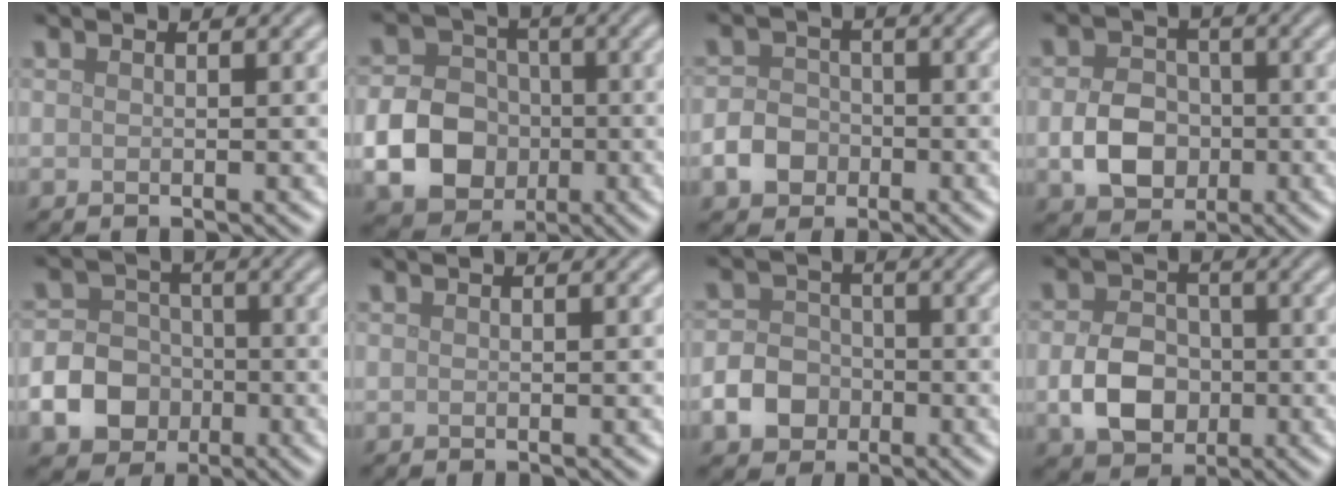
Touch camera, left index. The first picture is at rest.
{"total": 7.6, "force": [-1.8, 6.2, 3.9], "torque": [-0.071, -0.007, -0.049]}
{"total": 3.1, "force": [-1.3, 2.5, 1.3], "torque": [-0.024, 0.002, -0.027]}
{"total": 4.9, "force": [-1.1, 3.8, 2.8], "torque": [-0.051, -0.001, -0.022]}
{"total": 6.1, "force": [-2.1, 5.2, 2.4], "torque": [-0.030, -0.003, -0.064]}
{"total": 0.0}
{"total": 3.9, "force": [-1.5, 3.1, 1.7], "torque": [-0.030, 0.001, -0.034]}
{"total": 5.4, "force": [-1.2, 4.1, 3.3], "torque": [-0.064, -0.002, -0.024]}